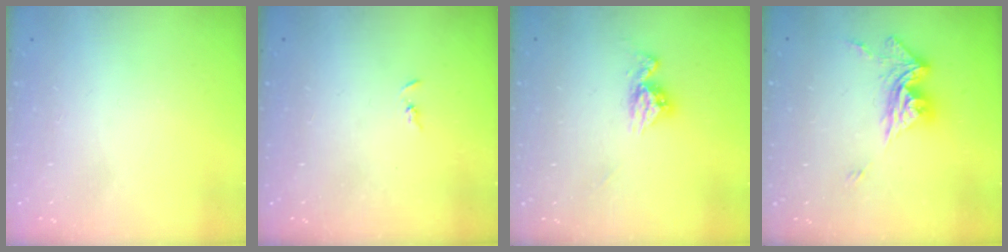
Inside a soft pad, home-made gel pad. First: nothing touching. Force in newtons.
{"total": 1.3, "press": 1.2, "slide": 0.3}
{"total": 8.7, "press": 8.6, "slide": 0.7}
{"total": 12.0, "press": 11.9, "slide": 1.5}